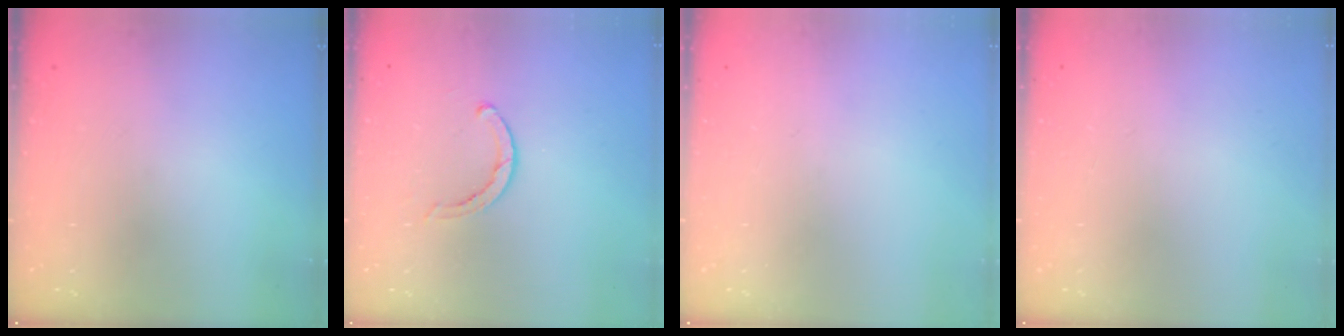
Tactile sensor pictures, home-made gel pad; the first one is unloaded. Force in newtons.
{"total": 2.8, "press": 2.8, "slide": 0.2}
{"total": 0.0}
{"total": 2.4, "press": 2.4, "slide": 0.2}